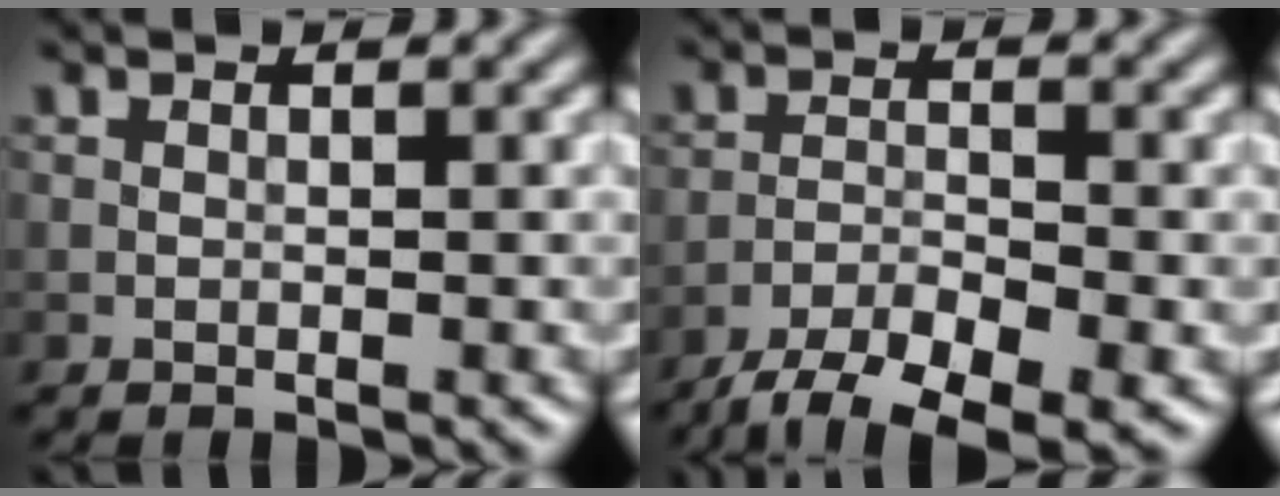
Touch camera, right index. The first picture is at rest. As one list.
[{"total": 6.1, "force": [-4.5, 1.5, 3.8], "torque": [-0.064, -0.003, -0.078]}]